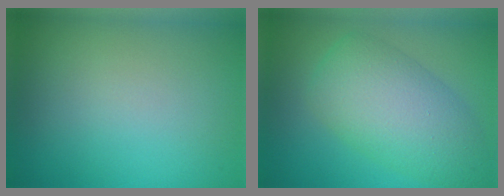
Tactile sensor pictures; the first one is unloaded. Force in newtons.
{"total": 5.5, "press": 5.5, "slide": 0.4}